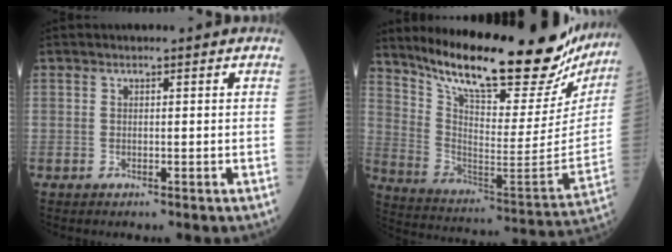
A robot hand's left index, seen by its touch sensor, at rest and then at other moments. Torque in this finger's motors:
{"motor_torque": [0.21, -1.35, 1.05, 0.21]}